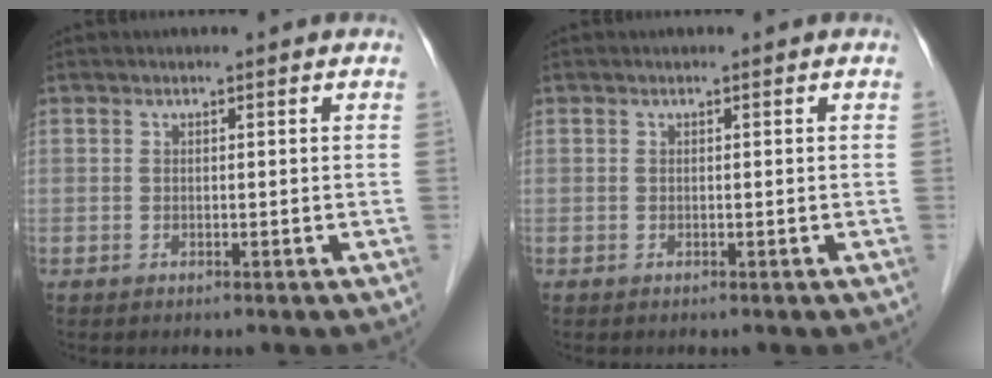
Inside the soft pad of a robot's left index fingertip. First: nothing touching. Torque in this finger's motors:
{"motor_torque": [0.00, 0.00, 0.00, 0.00]}